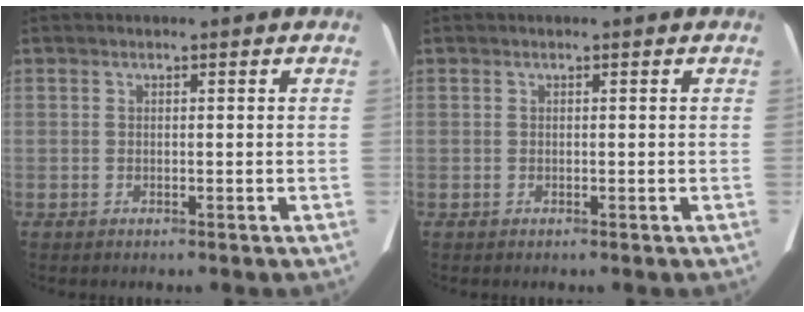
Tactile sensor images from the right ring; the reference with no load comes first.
{"total": 0.0}